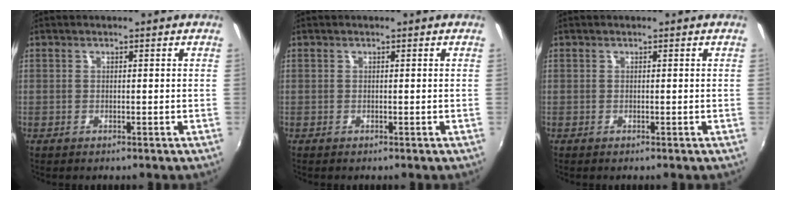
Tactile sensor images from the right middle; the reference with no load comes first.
{"total": 0.0}
{"total": 0.0}